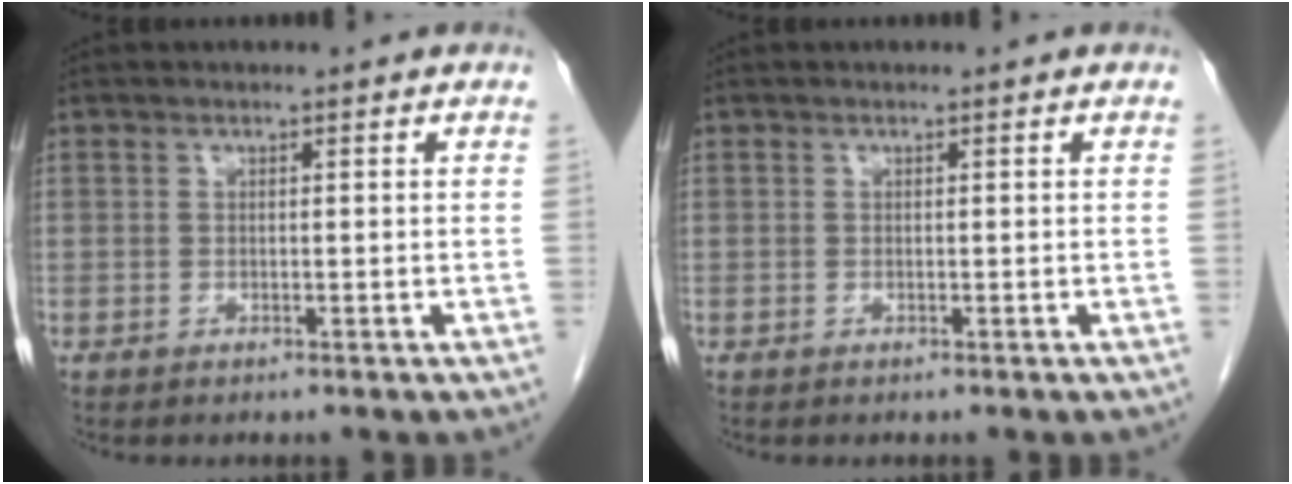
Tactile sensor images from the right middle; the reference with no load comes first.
{"total": 0.0}